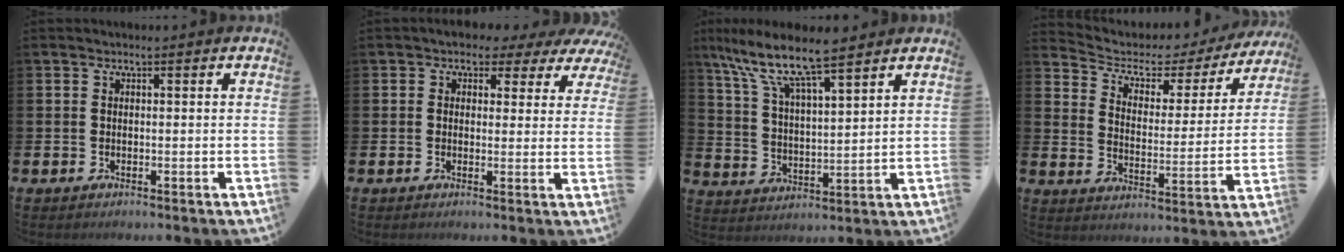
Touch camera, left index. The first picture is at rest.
{"total": 2.1, "force": [1.2, 1.7, 0.5], "torque": [-0.016, -0.004, 0.012]}
{"total": 8.9, "force": [7.6, 1.5, 4.4], "torque": [-0.116, -0.040, 0.132]}
{"total": 4.5, "force": [3.7, 2.3, 1.2], "torque": [-0.050, -0.031, 0.052]}